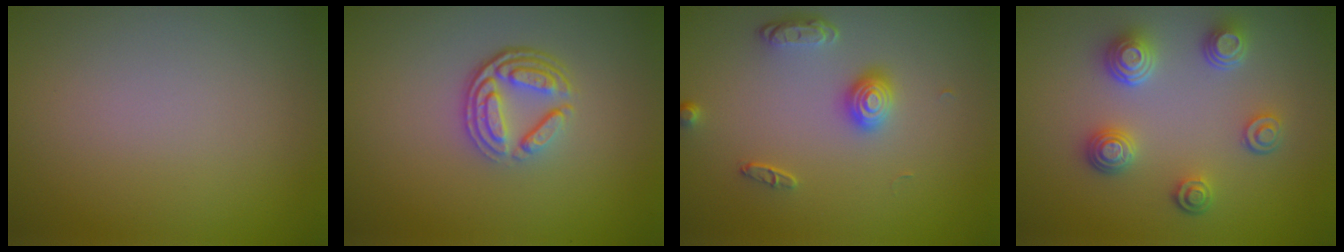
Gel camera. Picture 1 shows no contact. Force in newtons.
{"total": 4.0, "press": 2.9, "slide": 2.7}
{"total": 2.3, "press": 1.8, "slide": 1.4}
{"total": 4.0, "press": 3.3, "slide": 2.1}